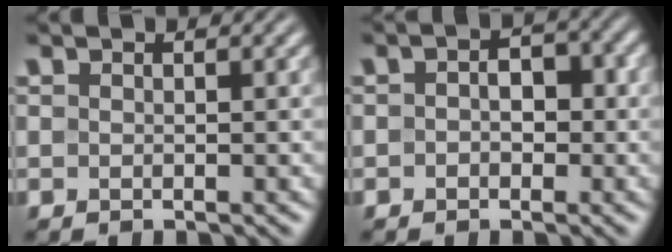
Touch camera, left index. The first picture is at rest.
{"total": 2.7, "force": [-0.2, 1.9, 1.8], "torque": [-0.022, 0.004, -0.009]}